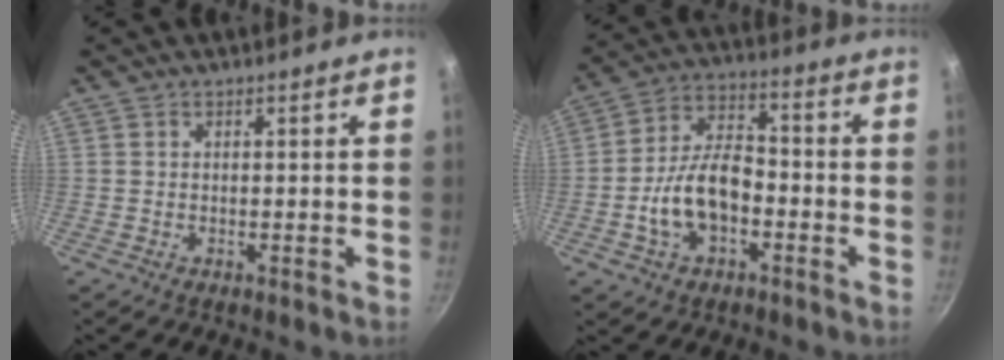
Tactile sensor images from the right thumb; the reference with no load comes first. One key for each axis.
{"total": 12.4, "fx": -3.5, "fy": 7.4, "fz": 9.3, "tx": -0.149, "ty": 0.041, "tz": -0.069}